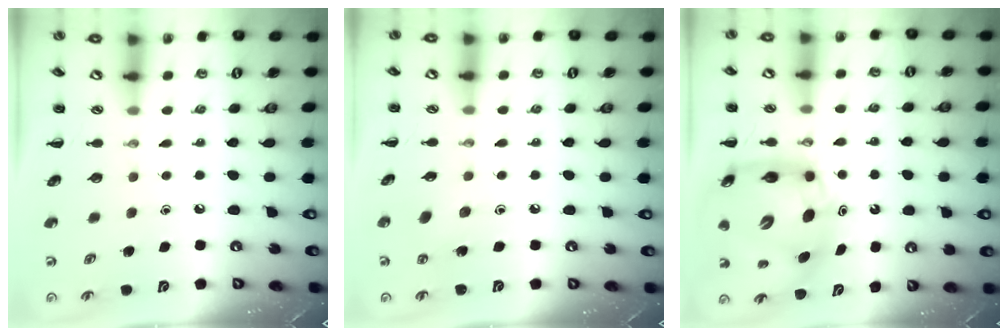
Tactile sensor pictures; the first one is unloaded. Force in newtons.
{"total": 2.8, "press": 2.7, "slide": 0.8}
{"total": 12.4, "press": 11.9, "slide": 3.5}